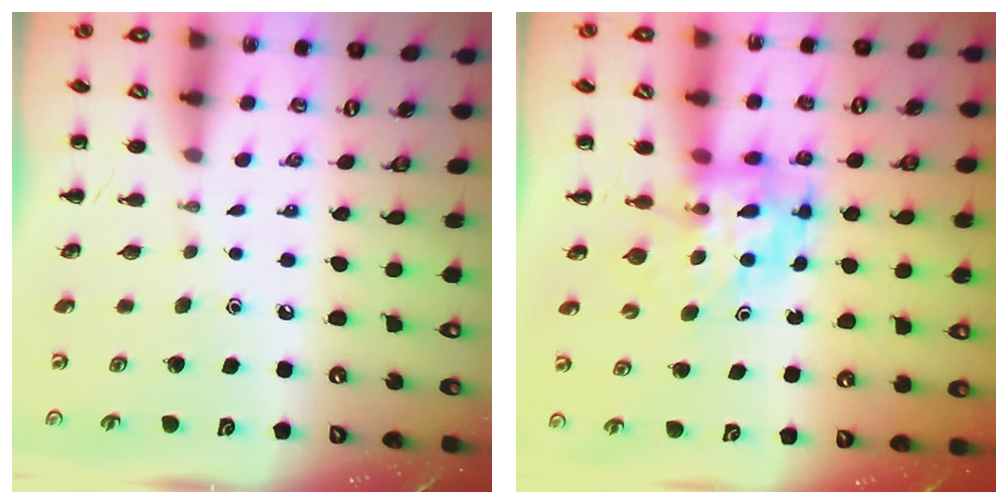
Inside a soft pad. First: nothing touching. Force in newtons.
{"total": 5.0, "press": 4.8, "slide": 1.3}